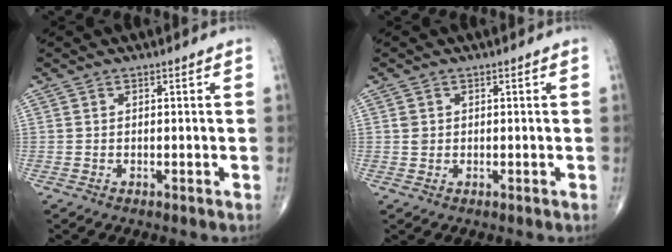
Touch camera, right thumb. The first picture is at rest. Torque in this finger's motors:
{"motor_torque": [0.43, 0.21, 0.35, 0.31, 0.00]}